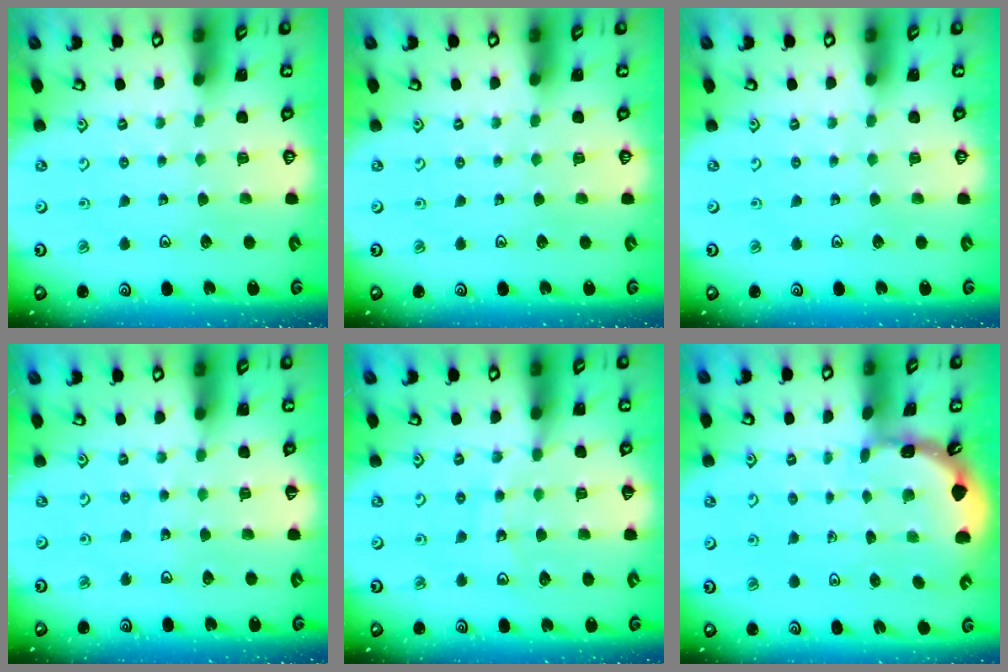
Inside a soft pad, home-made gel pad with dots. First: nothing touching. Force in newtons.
{"total": 0.0}
{"total": 0.0}
{"total": 3.6, "press": 3.1, "slide": 1.9}
{"total": 12.0, "press": 11.7, "slide": 2.7}
{"total": 1.8, "press": 1.8, "slide": 0.1}